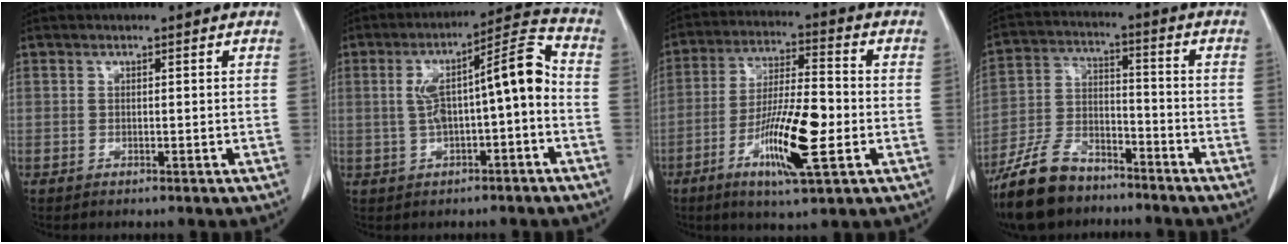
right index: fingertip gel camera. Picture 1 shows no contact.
{"total": 10.8, "force": [-0.6, 1.7, 10.7], "torque": [-0.176, 0.043, -0.006]}
{"total": 13.2, "force": [-4.2, 1.9, 12.3], "torque": [-0.234, -0.009, -0.072]}
{"total": 12.3, "force": [-9.7, 5.2, 5.5], "torque": [-0.125, -0.002, -0.179]}